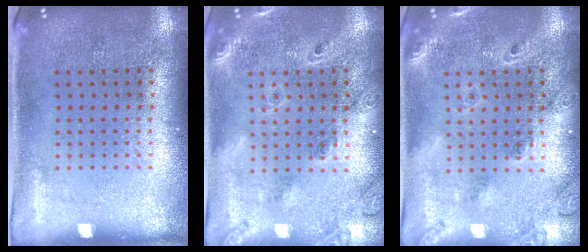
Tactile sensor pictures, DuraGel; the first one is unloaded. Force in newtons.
{"total": 1.8, "press": 1.7, "slide": 0.8}
{"total": 1.8, "press": 1.7, "slide": 0.8}